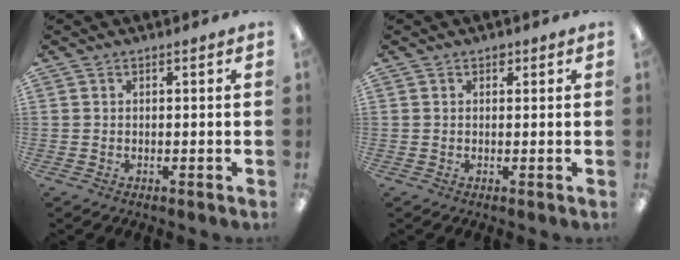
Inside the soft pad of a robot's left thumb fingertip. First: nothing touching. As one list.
[{"total": 1.3, "force": [0.8, 0.9, 0.6], "torque": [-0.003, 0.000, 0.012]}]